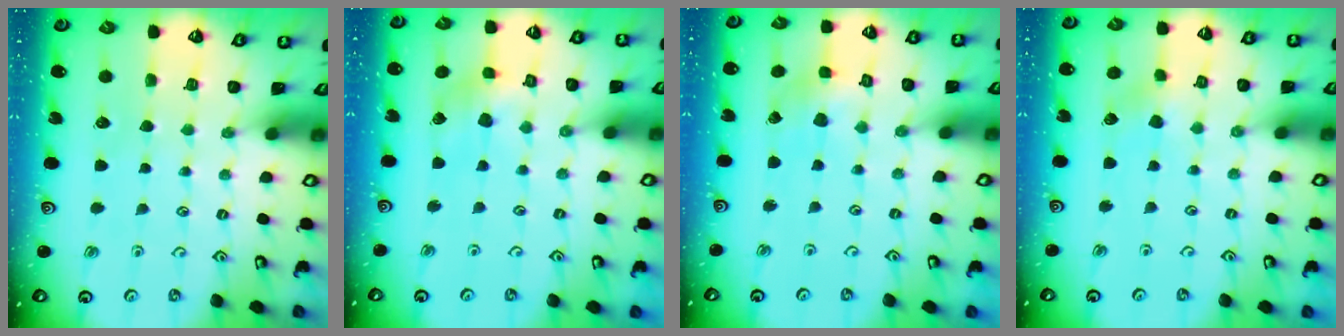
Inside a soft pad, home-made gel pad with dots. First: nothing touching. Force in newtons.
{"total": 6.2, "press": 6.1, "slide": 0.8}
{"total": 2.7, "press": 2.7, "slide": 0.2}
{"total": 2.5, "press": 2.5, "slide": 0.3}